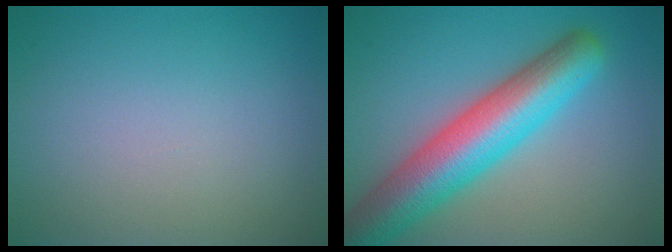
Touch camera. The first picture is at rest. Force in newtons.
{"total": 9.2, "press": 9.2, "slide": 0.5}